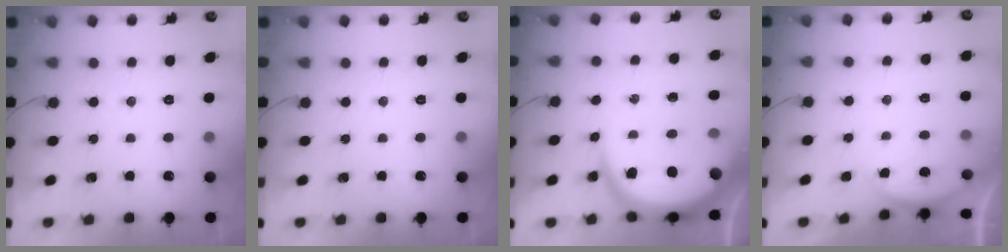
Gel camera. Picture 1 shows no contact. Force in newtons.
{"total": 0.0}
{"total": 11.5, "press": 11.4, "slide": 1.1}
{"total": 2.8, "press": 2.7, "slide": 0.6}